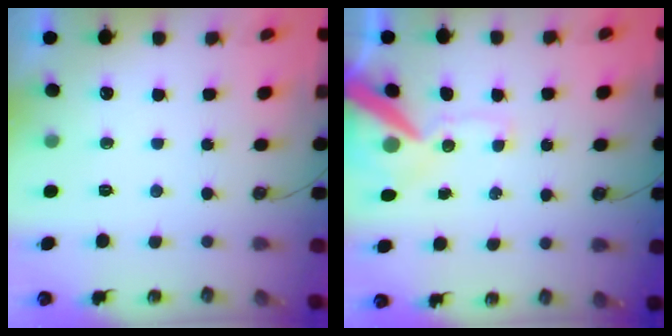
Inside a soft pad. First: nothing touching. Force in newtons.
{"total": 13.9, "press": 13.7, "slide": 2.2}